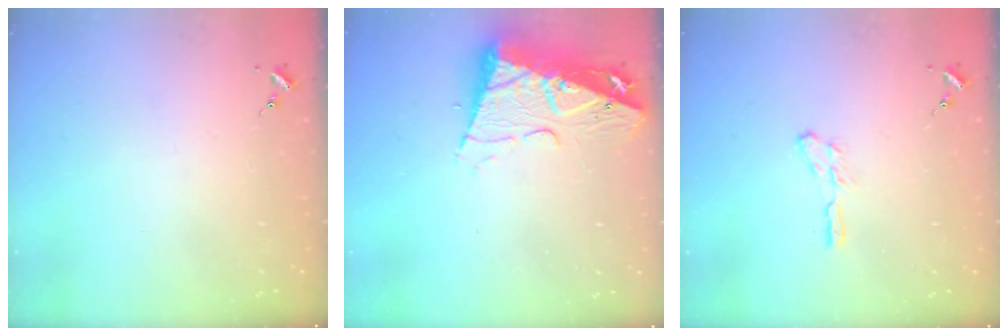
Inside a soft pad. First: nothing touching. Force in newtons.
{"total": 14.8, "press": 14.8, "slide": 1.6}
{"total": 4.2, "press": 4.2, "slide": 0.1}